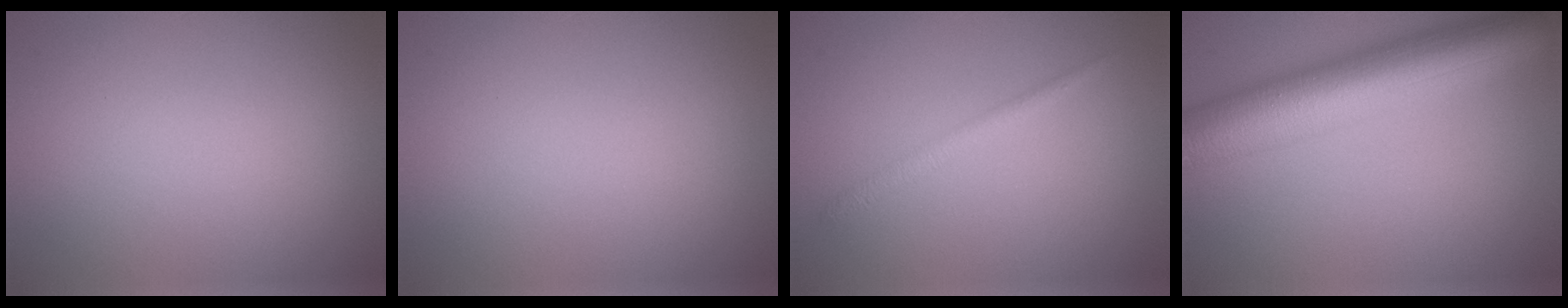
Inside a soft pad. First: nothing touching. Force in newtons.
{"total": 0.0}
{"total": 1.4, "press": 1.4, "slide": 0.0}
{"total": 9.7, "press": 9.7, "slide": 0.2}